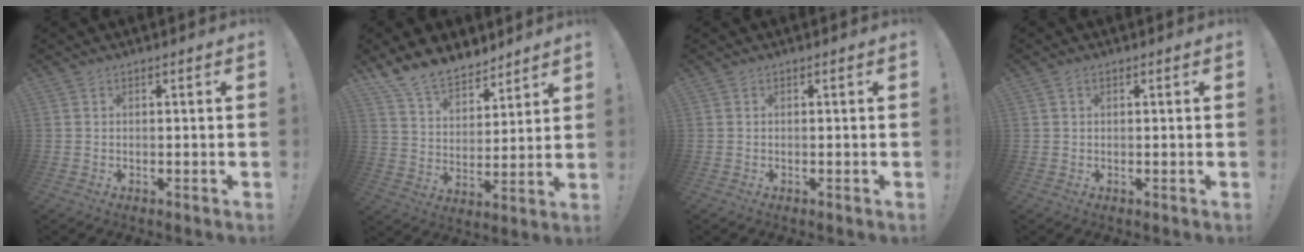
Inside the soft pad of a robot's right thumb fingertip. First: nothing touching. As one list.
[{"total": 12.5, "force": [10.7, 5.8, 3.0], "torque": [-0.070, -0.083, 0.207]}, {"total": 0.0}, {"total": 0.9, "force": [0.4, 0.5, 0.5], "torque": [-0.013, 0.003, 0.008]}]